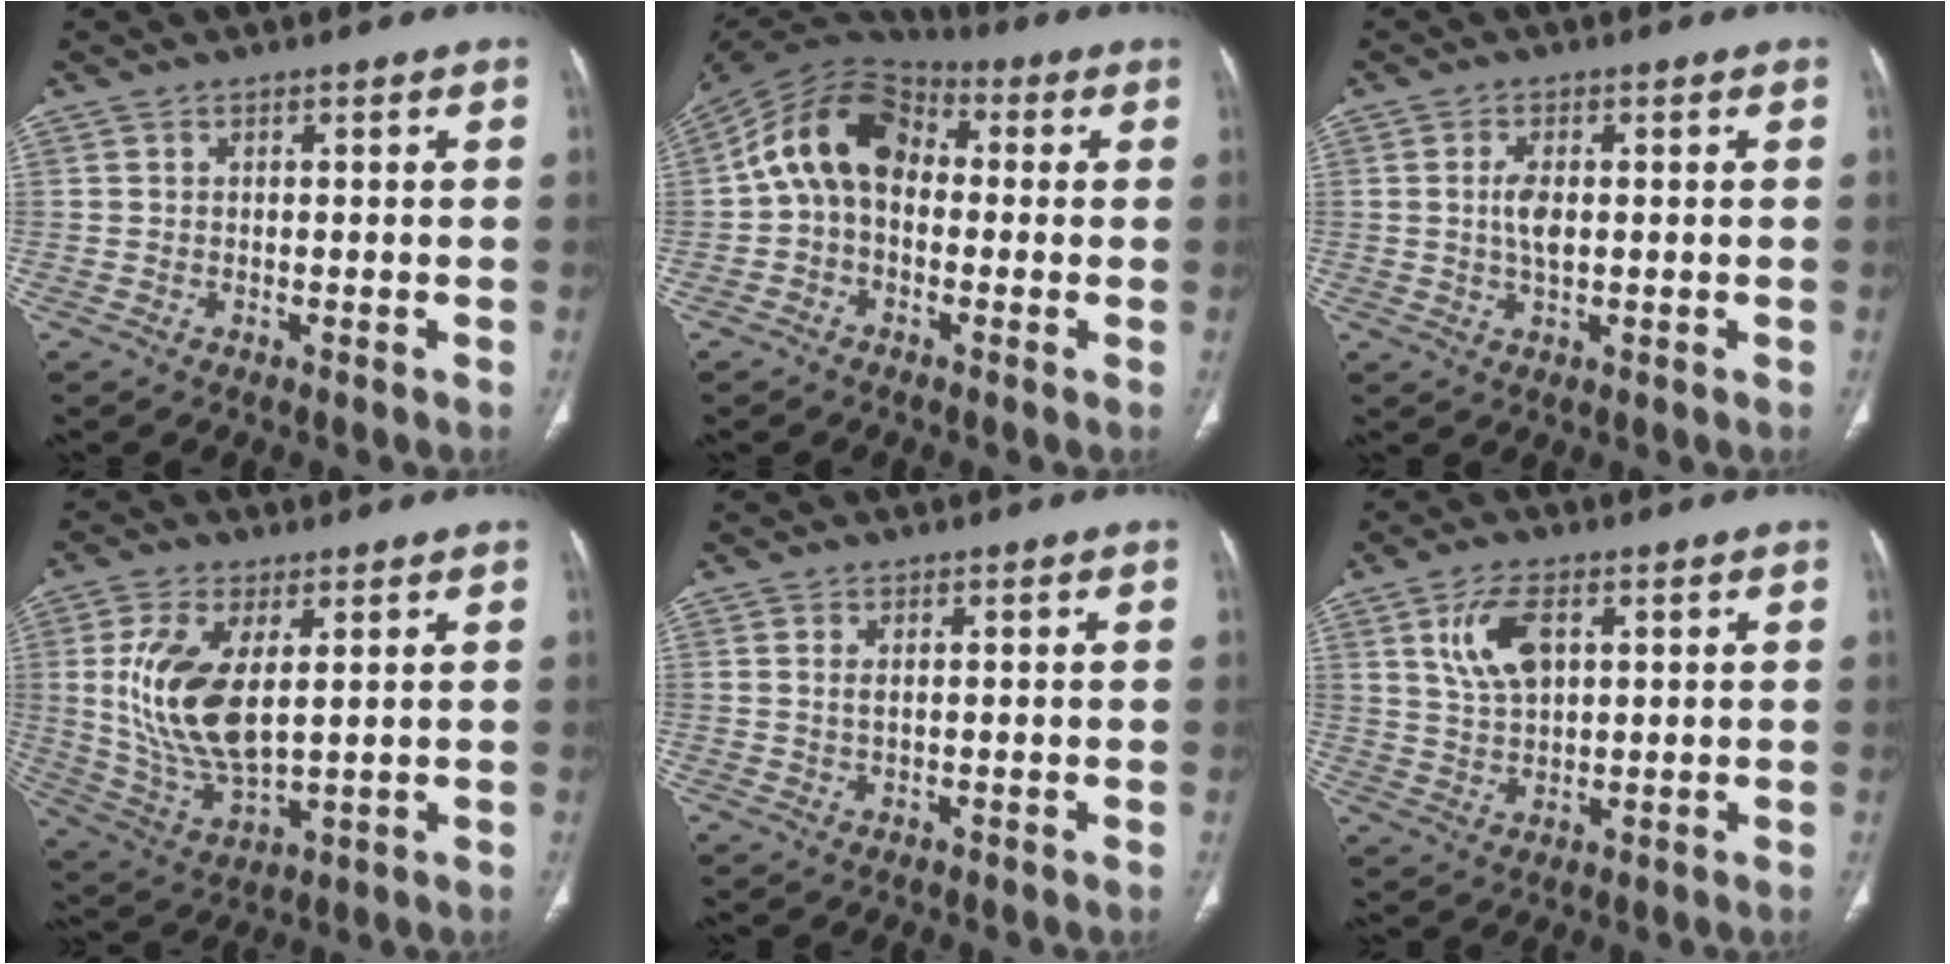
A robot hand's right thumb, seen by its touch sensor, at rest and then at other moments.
{"total": 12.9, "force": [0.2, 9.1, 9.1], "torque": [-0.147, 0.037, -0.014]}
{"total": 4.0, "force": [0.3, 1.9, 3.5], "torque": [-0.067, -0.001, 0.007]}
{"total": 14.9, "force": [3.0, 7.1, 12.8], "torque": [-0.261, -0.018, 0.072]}
{"total": 1.3, "force": [0.4, 0.5, 1.1], "torque": [-0.026, -0.001, 0.012]}
{"total": 8.0, "force": [3.0, 4.1, 6.1], "torque": [-0.117, -0.008, 0.064]}